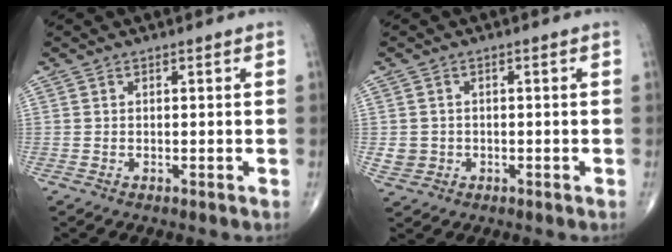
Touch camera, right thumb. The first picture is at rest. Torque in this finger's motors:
{"motor_torque": [0.28, 0.01, -0.09, -0.20, -0.01]}